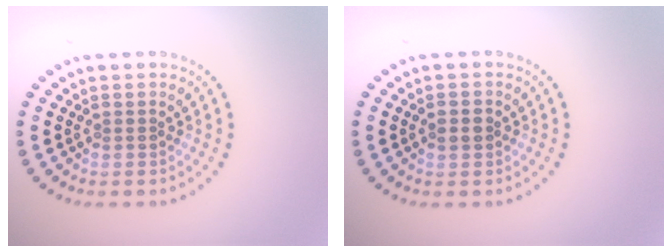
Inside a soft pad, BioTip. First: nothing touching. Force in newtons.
{"total": 1.4, "press": 1.4, "slide": 0.2}